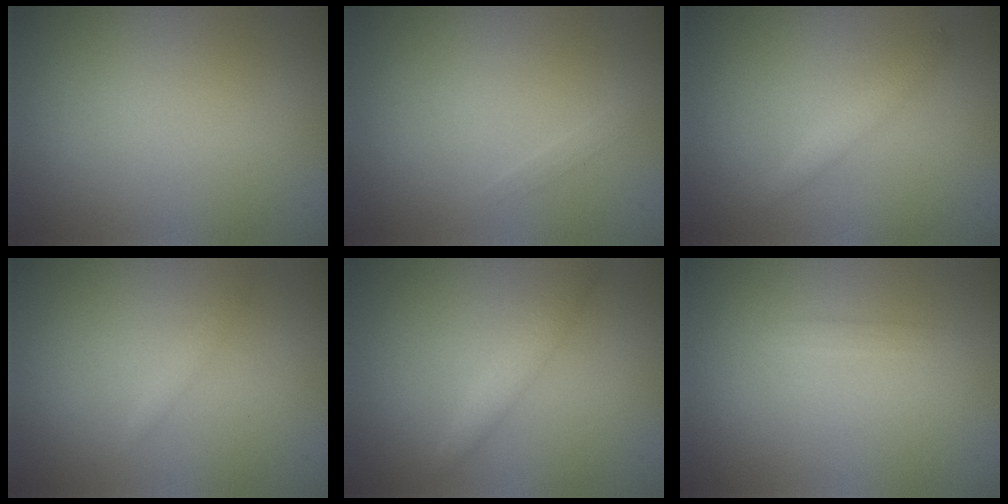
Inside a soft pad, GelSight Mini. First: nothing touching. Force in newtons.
{"total": 0.5, "press": 0.5, "slide": 0.0}
{"total": 1.5, "press": 1.5, "slide": 0.1}
{"total": 0.8, "press": 0.8, "slide": 0.1}
{"total": 2.0, "press": 2.0, "slide": 0.0}
{"total": 0.6, "press": 0.6, "slide": 0.0}